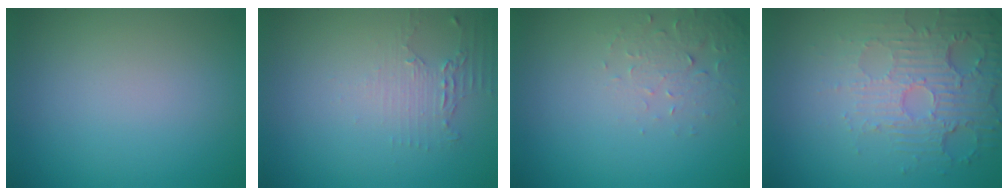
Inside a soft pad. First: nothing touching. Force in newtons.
{"total": 2.2, "press": 1.6, "slide": 1.5}
{"total": 2.2, "press": 2.2, "slide": 0.4}
{"total": 5.7, "press": 3.6, "slide": 4.4}